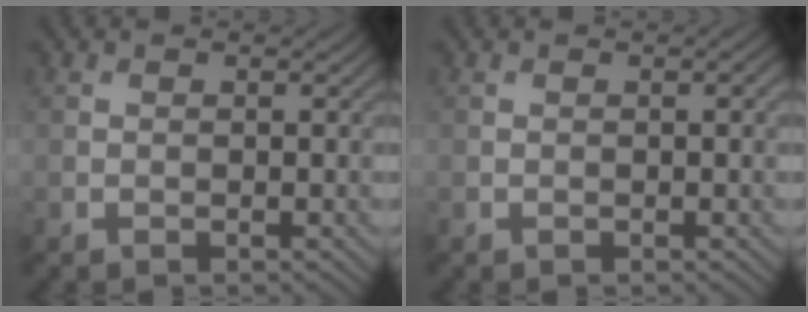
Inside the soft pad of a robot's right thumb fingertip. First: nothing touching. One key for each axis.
{"total": 0.6, "fx": 0.1, "fy": 0.1, "fz": 0.6, "tx": -0.008, "ty": 0.001, "tz": 0.002}